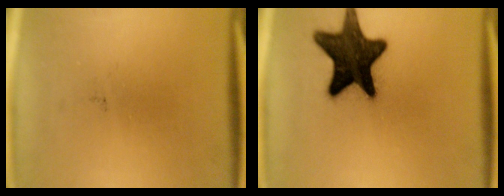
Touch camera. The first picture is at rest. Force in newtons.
{"total": 16.6}